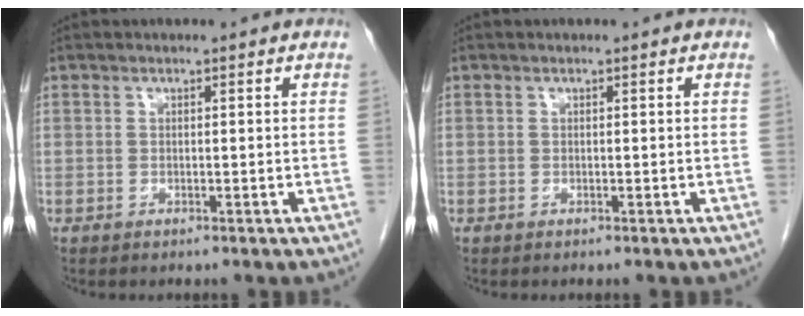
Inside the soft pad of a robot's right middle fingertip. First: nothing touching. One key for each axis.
{"total": 0.0}